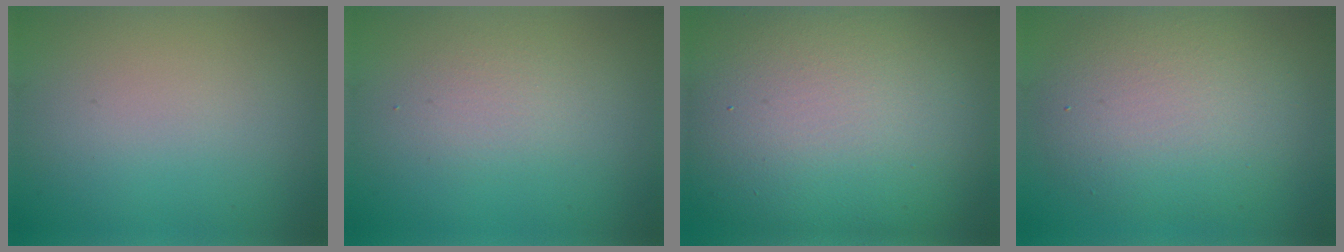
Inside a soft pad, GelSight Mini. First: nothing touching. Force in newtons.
{"total": 1.6, "press": 1.6, "slide": 0.1}
{"total": 17.5, "press": 17.5, "slide": 0.7}
{"total": 7.1, "press": 7.1, "slide": 0.5}